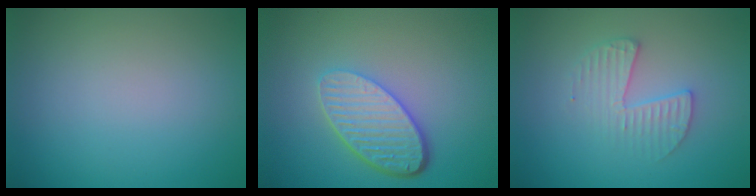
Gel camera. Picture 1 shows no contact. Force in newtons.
{"total": 5.3, "press": 3.8, "slide": 3.6}
{"total": 2.7, "press": 2.7, "slide": 0.3}